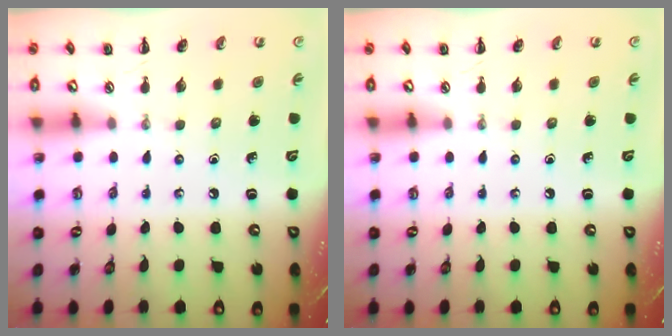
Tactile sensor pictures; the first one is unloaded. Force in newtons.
{"total": 0.0}